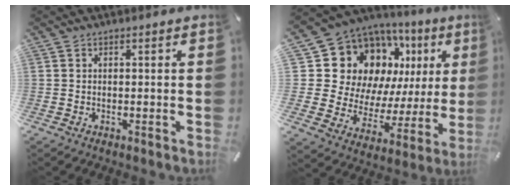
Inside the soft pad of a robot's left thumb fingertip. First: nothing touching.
{"total": 17.5, "force": [9.3, 13.2, 6.7], "torque": [-0.107, -0.087, 0.196]}